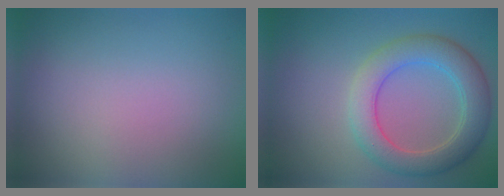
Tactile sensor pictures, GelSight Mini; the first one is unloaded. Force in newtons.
{"total": 5.3, "press": 5.3, "slide": 0.2}